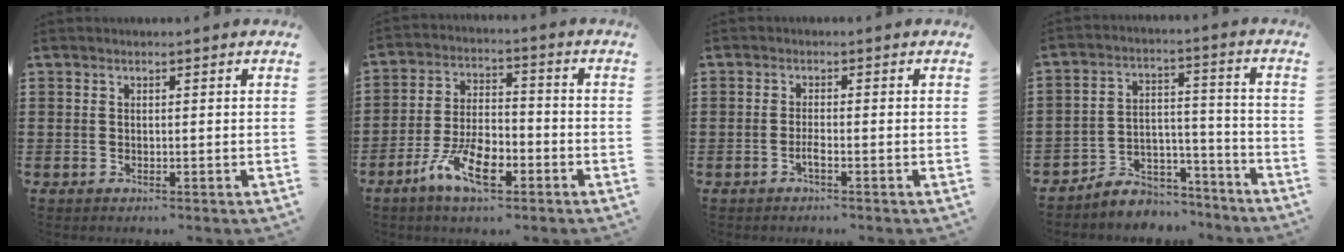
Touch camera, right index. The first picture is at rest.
{"total": 9.1, "force": [-4.9, 3.7, 6.7], "torque": [-0.146, 0.002, -0.091]}
{"total": 1.7, "force": [-1.0, 0.1, 1.4], "torque": [-0.033, -0.006, -0.020]}
{"total": 5.3, "force": [-4.8, 2.2, 0.5], "torque": [-0.015, 0.010, -0.093]}